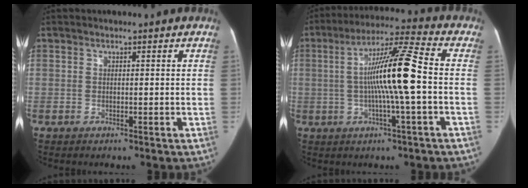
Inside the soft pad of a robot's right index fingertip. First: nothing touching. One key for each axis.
{"total": 12.4, "fx": -0.7, "fy": -0.3, "fz": 12.3, "tx": -0.225, "ty": 0.014, "tz": -0.020}